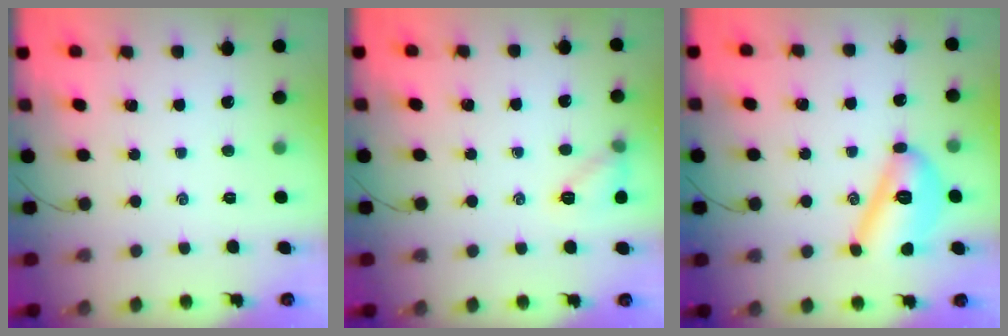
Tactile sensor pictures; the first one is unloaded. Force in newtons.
{"total": 7.5, "press": 7.4, "slide": 1.2}
{"total": 12.5, "press": 12.4, "slide": 1.7}